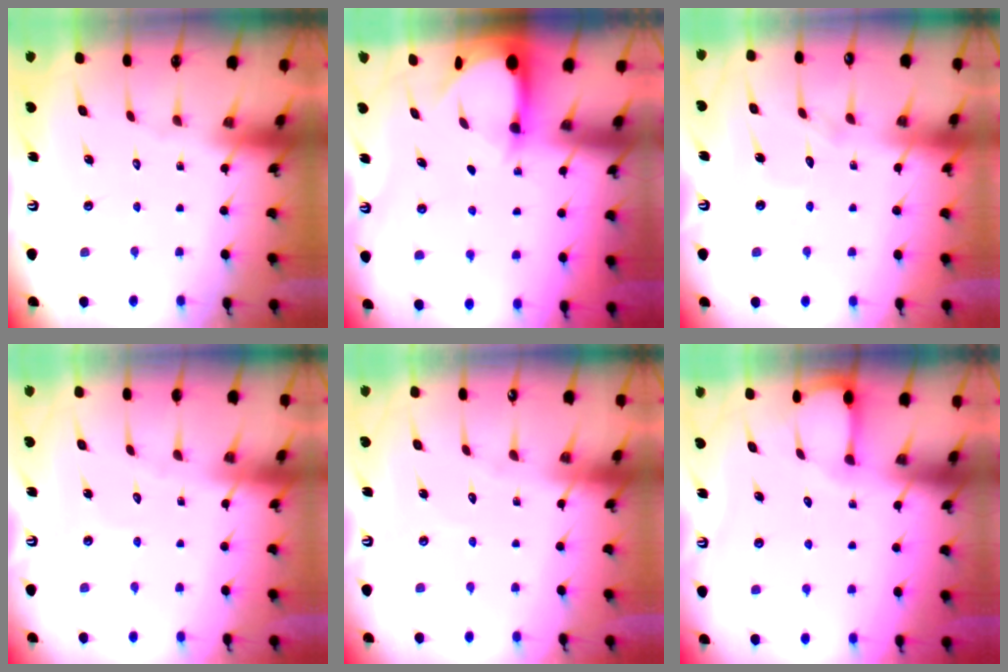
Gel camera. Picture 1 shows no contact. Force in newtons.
{"total": 3.1, "press": 3.1, "slide": 0.2}
{"total": 4.9, "press": 4.8, "slide": 0.5}
{"total": 2.7, "press": 2.6, "slide": 0.3}
{"total": 2.9, "press": 2.9, "slide": 0.2}
{"total": 2.0, "press": 2.0, "slide": 0.3}